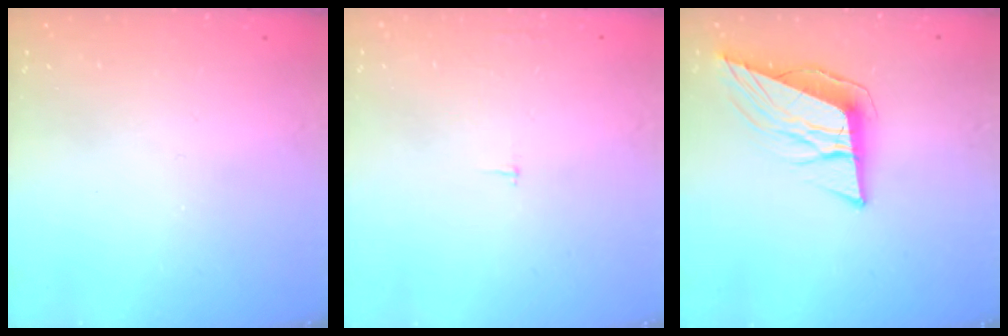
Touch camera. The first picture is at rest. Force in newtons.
{"total": 2.1, "press": 2.1, "slide": 0.2}
{"total": 11.2, "press": 10.6, "slide": 3.7}